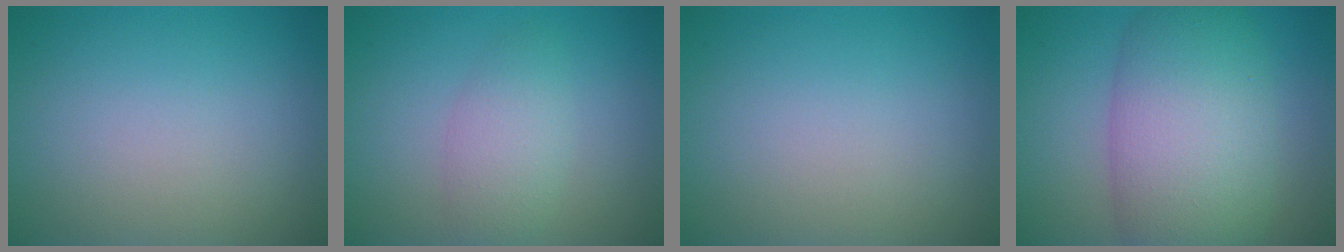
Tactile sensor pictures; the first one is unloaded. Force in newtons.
{"total": 2.8, "press": 2.8, "slide": 0.1}
{"total": 0.0}
{"total": 9.9, "press": 9.9, "slide": 0.3}